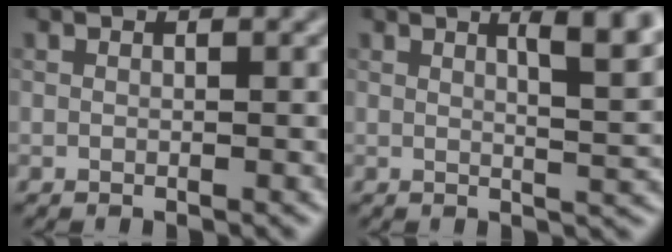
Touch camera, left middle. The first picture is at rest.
{"total": 5.3, "force": [2.5, 1.4, 4.4], "torque": [-0.045, 0.007, 0.032]}